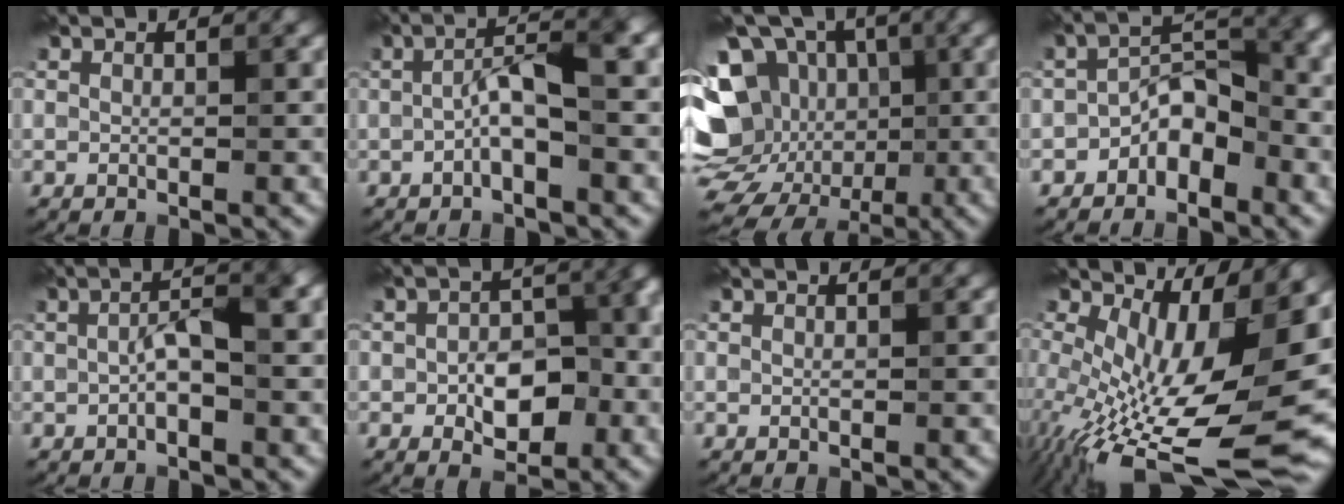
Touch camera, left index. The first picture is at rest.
{"total": 4.5, "force": [-0.8, 0.8, 4.4], "torque": [-0.083, 0.020, -0.020]}
{"total": 15.5, "force": [-1.6, 12.9, 8.4], "torque": [-0.176, 0.017, -0.021]}
{"total": 4.5, "force": [-2.4, 2.2, 3.1], "torque": [-0.044, 0.020, -0.048]}
{"total": 3.7, "force": [-0.1, 0.9, 3.6], "torque": [-0.067, 0.010, -0.005]}
{"total": 6.2, "force": [-1.5, 3.7, 4.7], "torque": [-0.058, 0.006, -0.026]}
{"total": 0.9, "force": [0.8, 0.3, 0.4], "torque": [-0.007, -0.003, 0.003]}
{"total": 16.1, "force": [-0.2, 5.9, 14.9], "torque": [-0.240, -0.023, 0.014]}